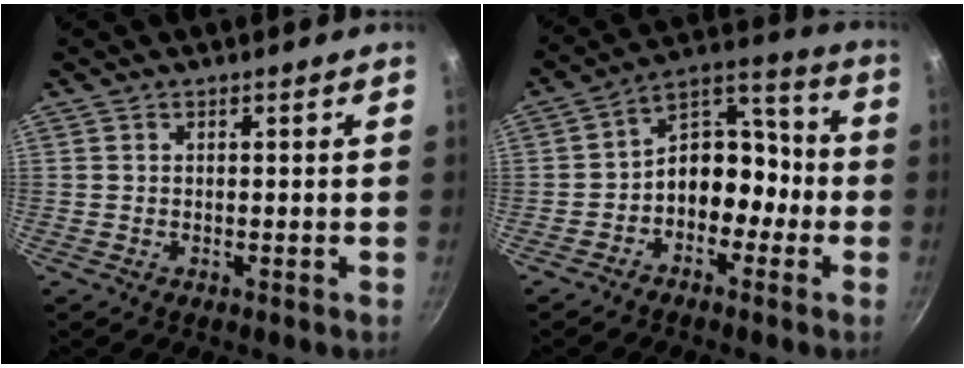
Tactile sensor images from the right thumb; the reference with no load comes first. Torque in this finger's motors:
{"motor_torque": [-0.03, 0.25, 0.17, 0.16, 0.23]}